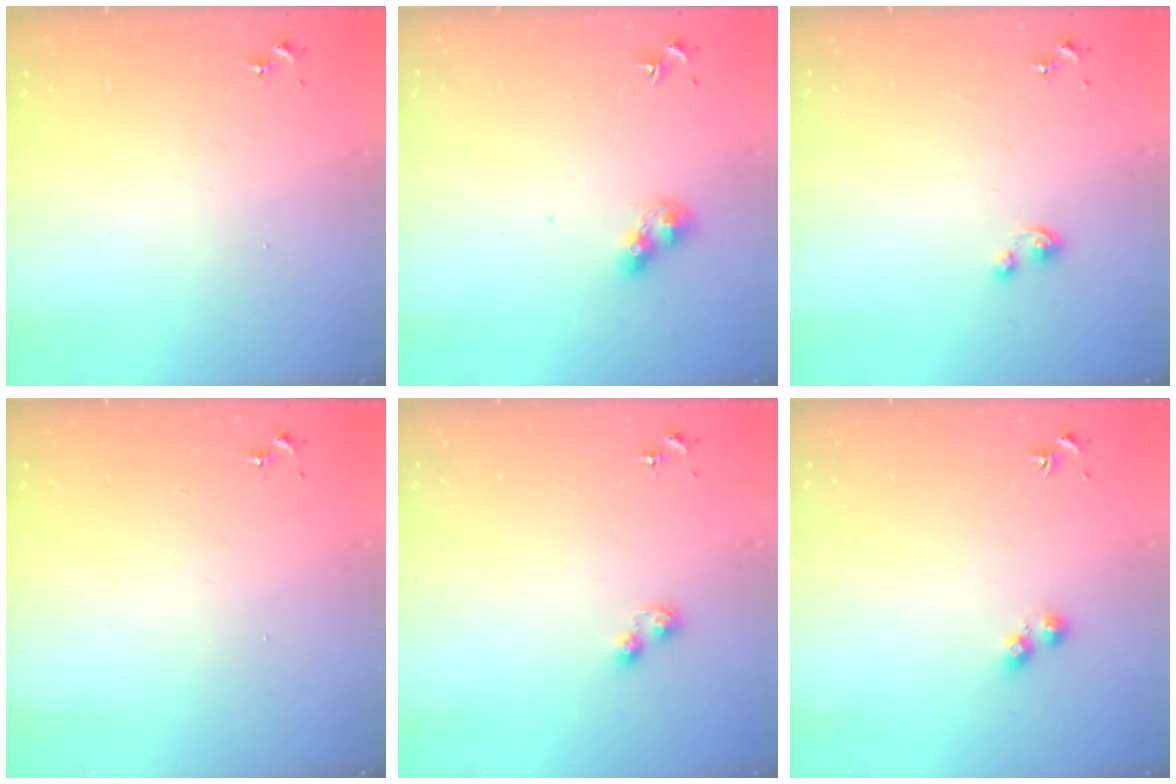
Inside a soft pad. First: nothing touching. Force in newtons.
{"total": 9.0, "press": 9.0, "slide": 0.9}
{"total": 3.2, "press": 3.2, "slide": 0.4}
{"total": 0.0}
{"total": 3.9, "press": 3.8, "slide": 0.6}
{"total": 2.8, "press": 2.8, "slide": 0.5}